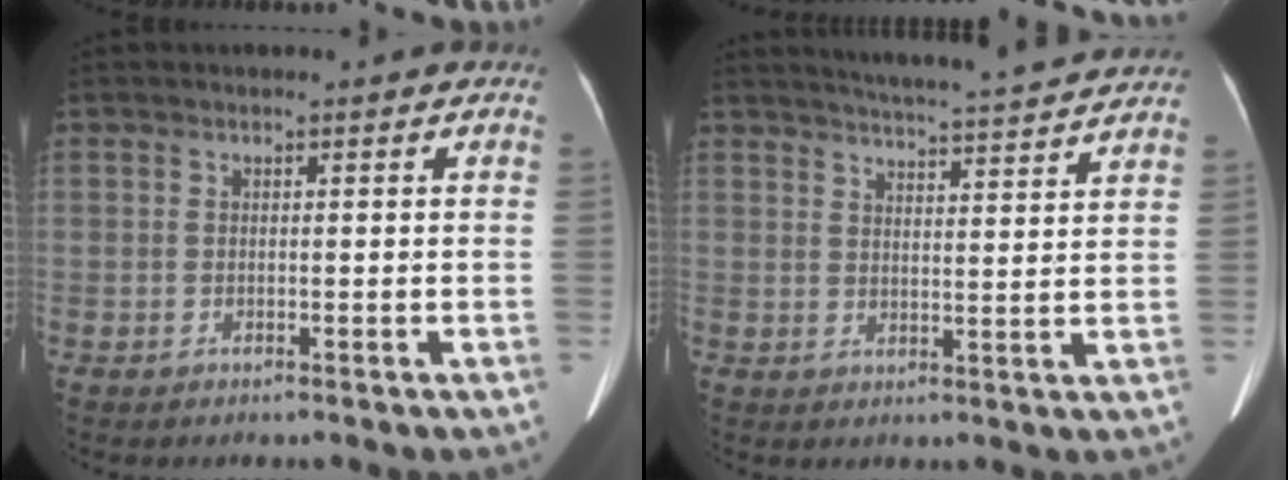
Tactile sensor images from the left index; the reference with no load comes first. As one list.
[{"total": 13.6, "force": [12.7, -0.1, 4.9], "torque": [-0.080, 0.004, 0.163]}]